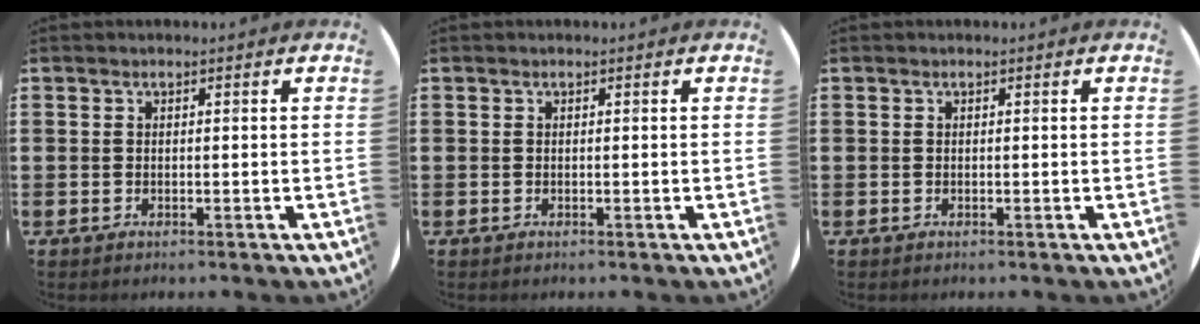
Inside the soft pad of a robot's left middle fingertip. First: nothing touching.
{"total": 0.0}
{"total": 0.0}